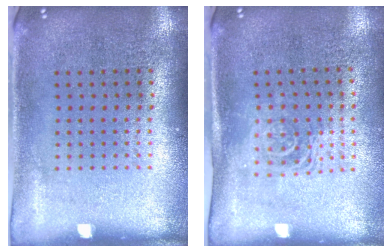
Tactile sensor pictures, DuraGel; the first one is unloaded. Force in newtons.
{"total": 1.7, "press": 1.3, "slide": 1.1}